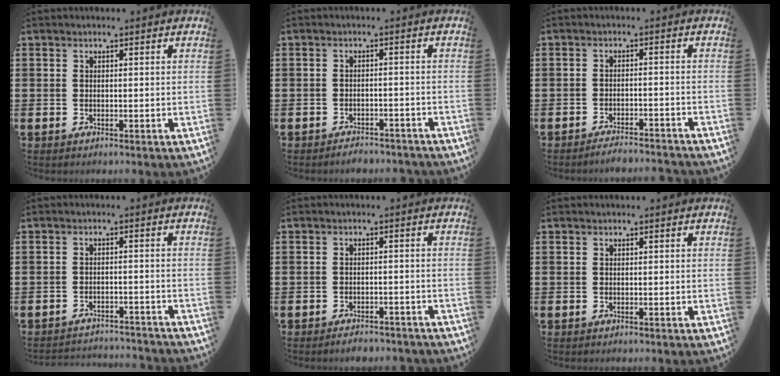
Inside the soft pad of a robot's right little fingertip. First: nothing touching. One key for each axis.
{"total": 1.5, "fx": -1.5, "fy": 0.2, "fz": -0.1, "tx": -0.004, "ty": 0.004, "tz": -0.033}
{"total": 2.3, "fx": -2.2, "fy": -0.1, "fz": 0.4, "tx": -0.009, "ty": 0.004, "tz": -0.044}
{"total": 2.3, "fx": -2.3, "fy": 0.0, "fz": -0.2, "tx": -0.004, "ty": 0.003, "tz": -0.050}
{"total": 1.8, "fx": -1.8, "fy": 0.1, "fz": 0.3, "tx": -0.010, "ty": 0.002, "tz": -0.035}
{"total": 0.0}